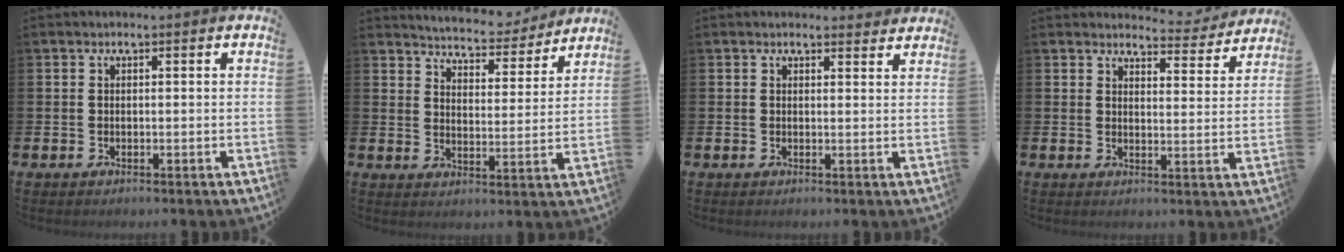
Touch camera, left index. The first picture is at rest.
{"total": 5.6, "force": [5.6, 0.8, 0.3], "torque": [-0.017, -0.046, 0.094]}
{"total": 1.6, "force": [1.5, 0.4, 0.0], "torque": [0.015, -0.009, 0.024]}
{"total": 3.9, "force": [3.7, 1.0, 0.2], "torque": [0.002, -0.033, 0.060]}